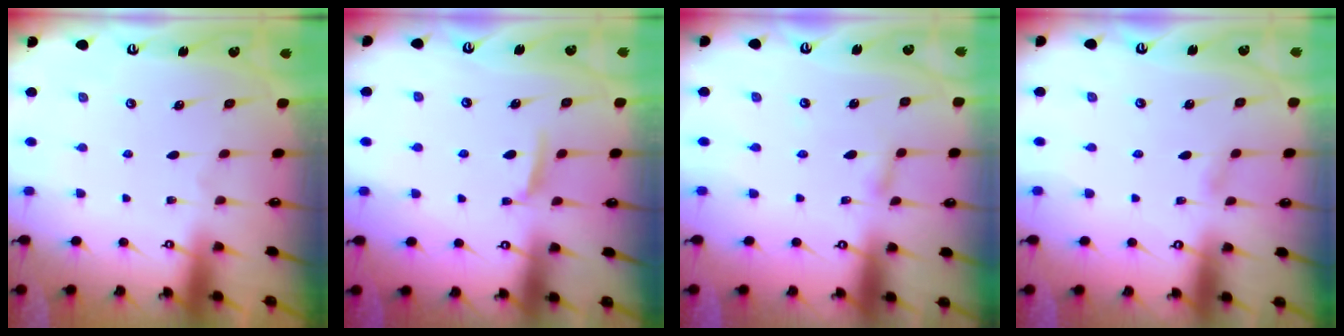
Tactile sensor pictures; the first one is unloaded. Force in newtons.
{"total": 5.3, "press": 5.2, "slide": 0.9}
{"total": 2.9, "press": 2.9, "slide": 0.3}
{"total": 2.6, "press": 2.6, "slide": 0.4}